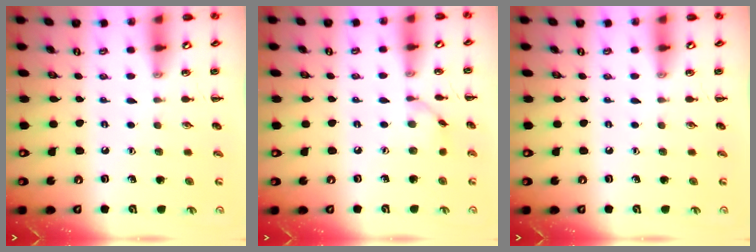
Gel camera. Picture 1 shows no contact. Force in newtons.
{"total": 5.1, "press": 4.6, "slide": 2.1}
{"total": 0.0}